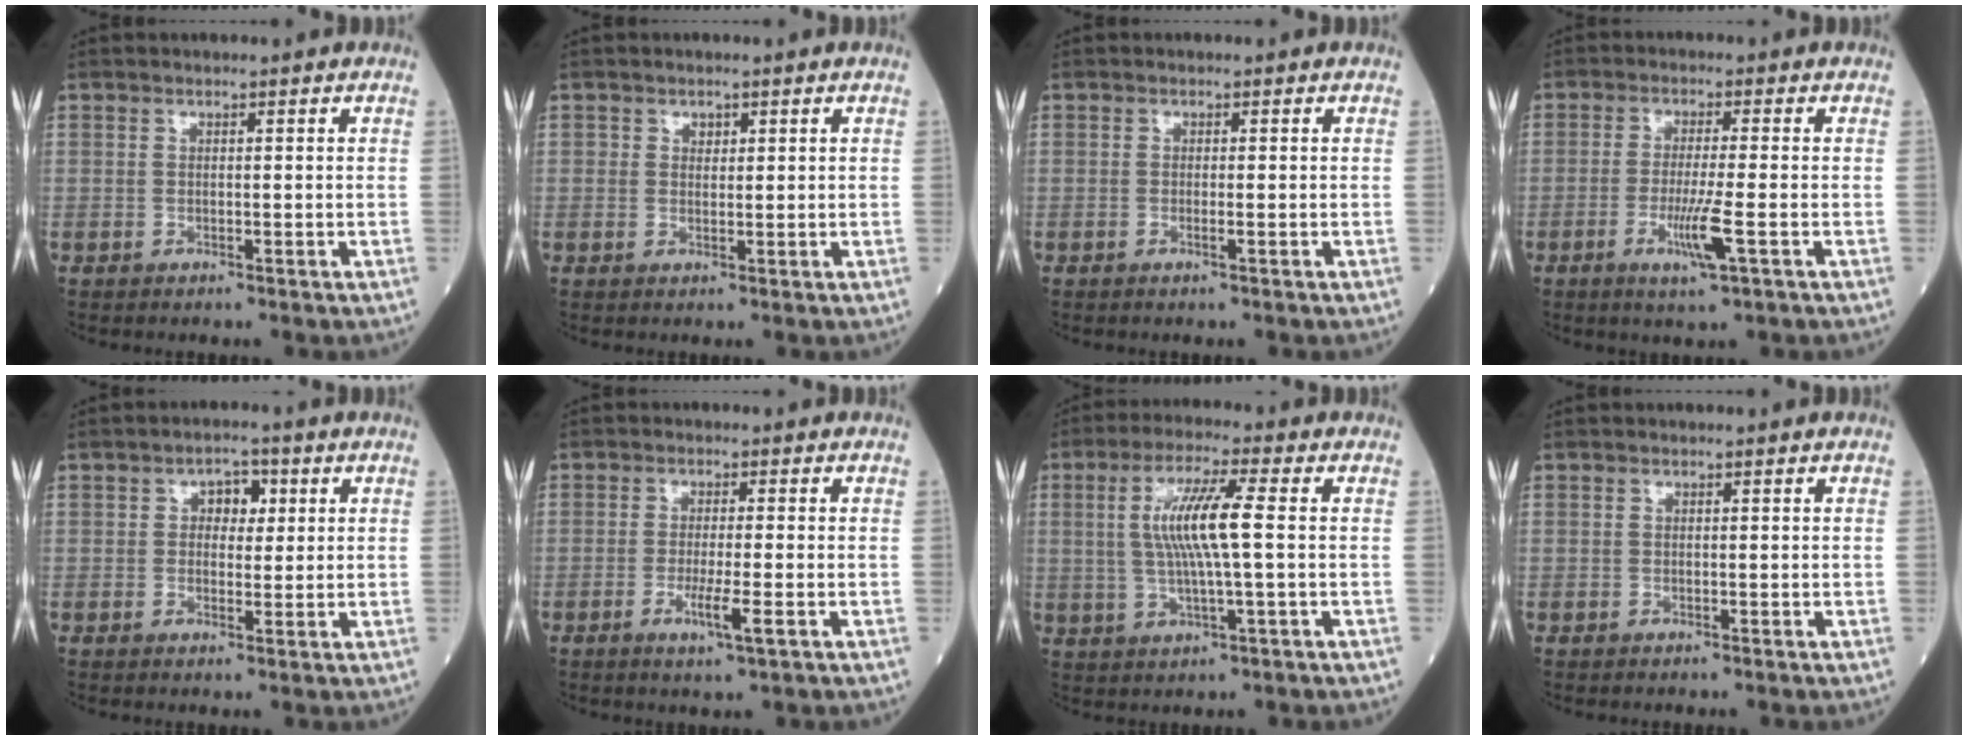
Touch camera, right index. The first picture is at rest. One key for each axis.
{"total": 1.3, "fx": 0.6, "fy": 1.0, "fz": 0.5, "tx": -0.001, "ty": 0.000, "tz": 0.008}
{"total": 0.7, "fx": -0.3, "fy": -0.1, "fz": 0.7, "tx": -0.013, "ty": 0.000, "tz": -0.006}
{"total": 5.8, "fx": -2.1, "fy": -0.2, "fz": 5.4, "tx": -0.104, "ty": -0.014, "tz": -0.040}
{"total": 3.5, "fx": 1.0, "fy": 2.3, "fz": 2.4, "tx": -0.029, "ty": 0.010, "tz": 0.013}
{"total": 4.2, "fx": -1.6, "fy": 0.0, "fz": 3.9, "tx": -0.071, "ty": -0.009, "tz": -0.028}
{"total": 8.9, "fx": 1.0, "fy": 0.3, "fz": 8.8, "tx": -0.176, "ty": 0.005, "tz": 0.018}
{"total": 0.0}